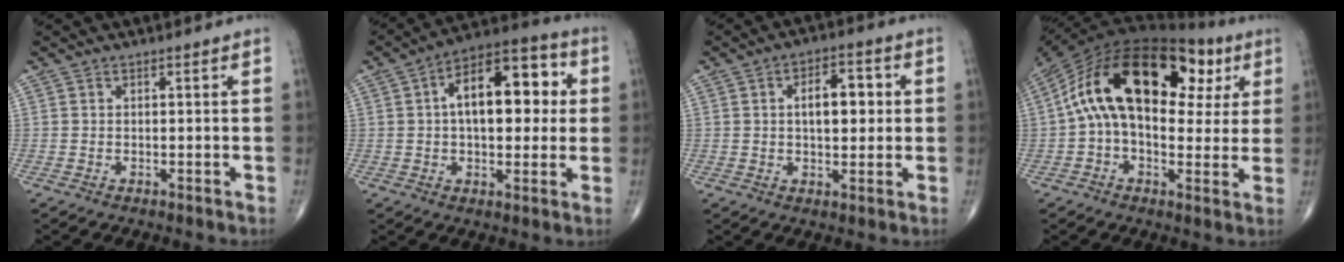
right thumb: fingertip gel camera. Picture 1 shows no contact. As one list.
[{"total": 16.8, "force": [2.6, 8.8, 14.1], "torque": [-0.182, 0.027, 0.032]}, {"total": 8.3, "force": [1.1, 4.4, 6.9], "torque": [-0.083, 0.008, 0.015]}, {"total": 24.7, "force": [6.3, 13.8, 19.5], "torque": [-0.323, 0.051, 0.092]}]